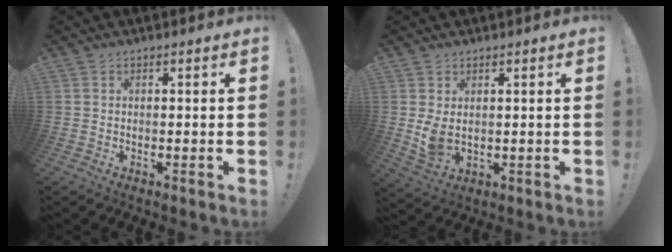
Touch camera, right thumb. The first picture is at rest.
{"total": 5.6, "force": [1.4, 3.5, 4.2], "torque": [-0.067, -0.018, 0.026]}